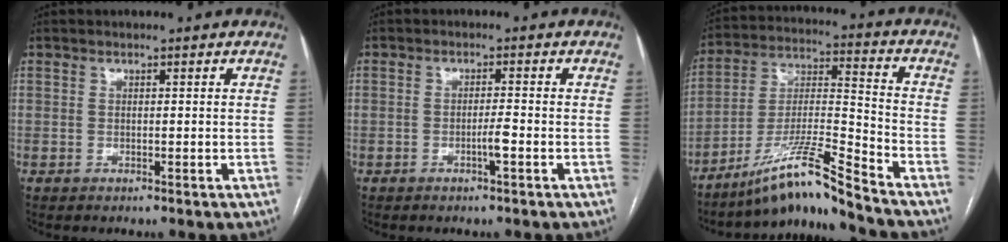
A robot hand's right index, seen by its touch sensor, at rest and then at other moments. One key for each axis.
{"total": 2.1, "fx": -0.9, "fy": 0.0, "fz": 1.9, "tx": -0.034, "ty": 0.000, "tz": -0.016}
{"total": 12.3, "fx": -10.2, "fy": -1.0, "fz": 6.7, "tx": -0.133, "ty": 0.004, "tz": -0.184}